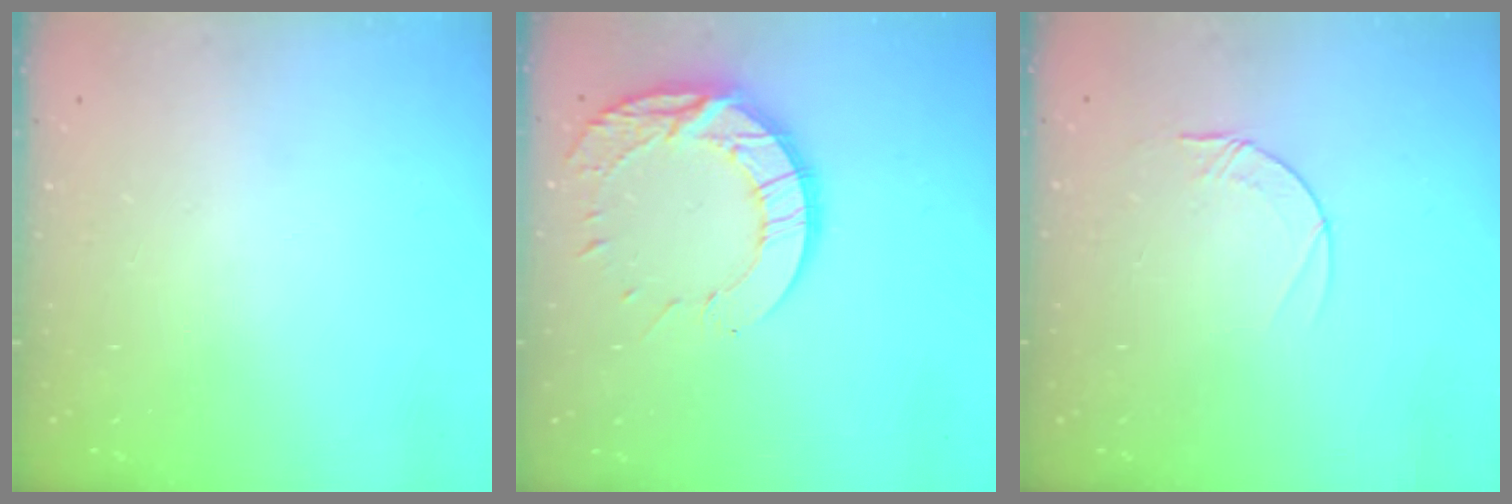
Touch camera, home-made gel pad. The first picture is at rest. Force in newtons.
{"total": 13.6, "press": 13.5, "slide": 1.1}
{"total": 3.9, "press": 3.9, "slide": 0.4}